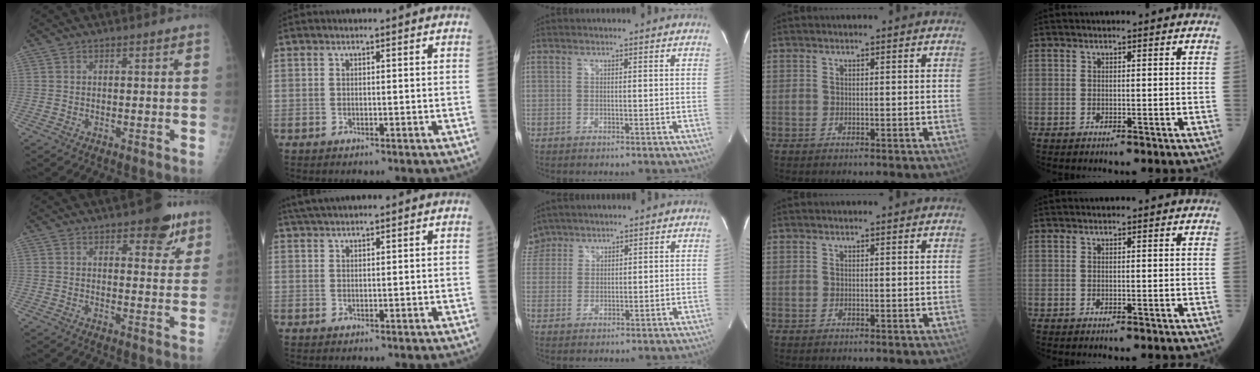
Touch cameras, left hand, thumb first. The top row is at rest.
{"thumb": {"total": 8.2, "force": [5.0, 3.6, 5.4], "torque": [-0.039, -0.021, 0.062]}, "index": {"total": 4.2, "force": [3.7, 0.5, 1.9], "torque": [-0.032, 0.028, 0.068]}, "middle": {"total": 5.0, "force": [4.2, 2.7, -0.3], "torque": [0.010, 0.011, 0.085]}}